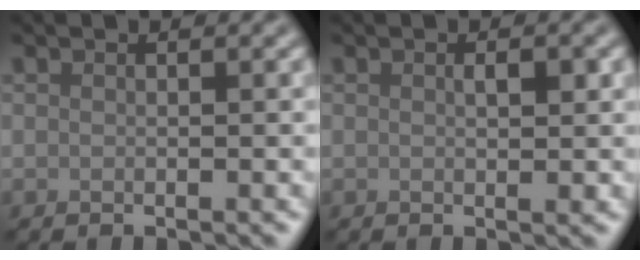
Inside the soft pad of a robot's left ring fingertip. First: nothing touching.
{"total": 1.4, "force": [0.2, 0.6, 1.2], "torque": [-0.018, -0.002, 0.004]}